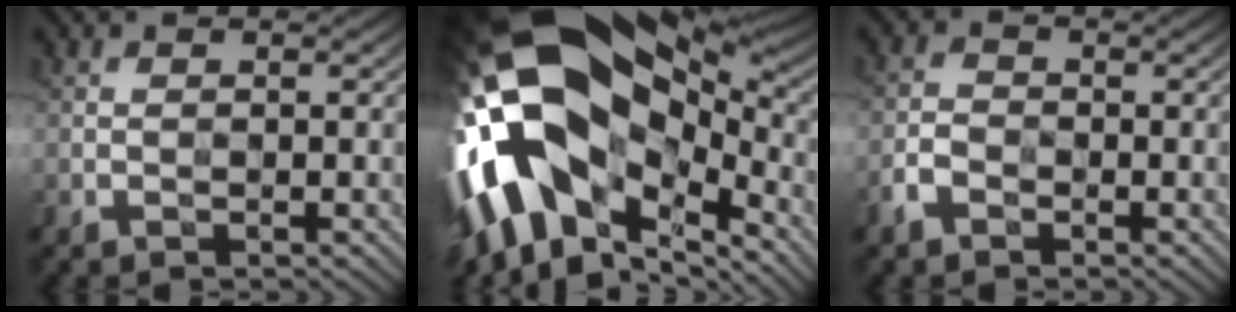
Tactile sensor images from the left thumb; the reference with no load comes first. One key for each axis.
{"total": 20.1, "fx": -2.2, "fy": 13.0, "fz": 15.1, "tx": -0.306, "ty": -0.038, "tz": -0.003}
{"total": 2.3, "fx": -1.5, "fy": 1.4, "fz": 0.9, "tx": -0.023, "ty": -0.002, "tz": -0.041}